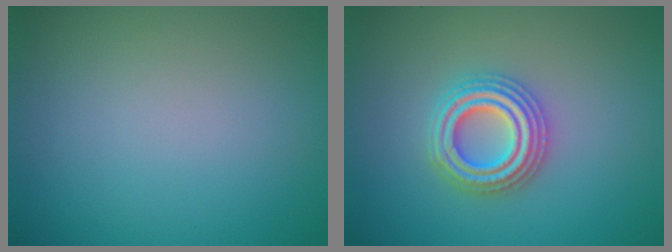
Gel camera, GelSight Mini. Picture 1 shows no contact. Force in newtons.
{"total": 4.3, "press": 4.2, "slide": 0.7}